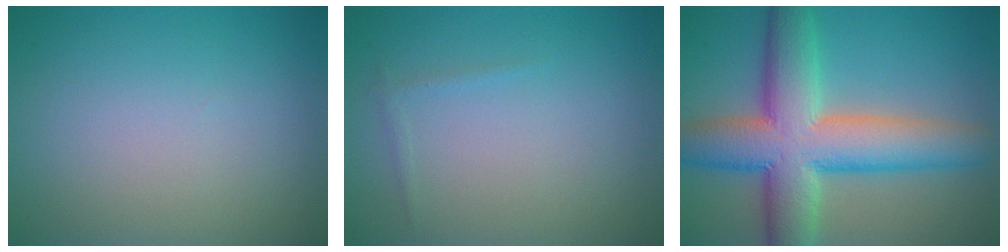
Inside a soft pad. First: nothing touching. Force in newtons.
{"total": 0.6, "press": 0.6, "slide": 0.1}
{"total": 11.2, "press": 11.1, "slide": 0.4}